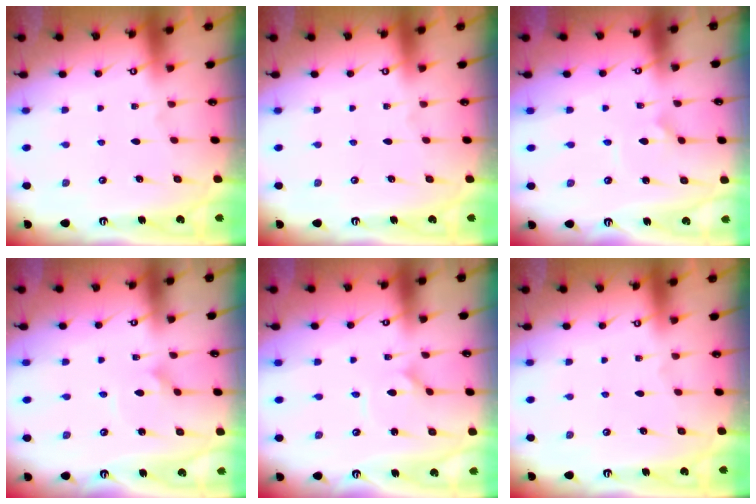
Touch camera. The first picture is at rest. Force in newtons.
{"total": 0.0}
{"total": 2.1, "press": 2.1, "slide": 0.5}
{"total": 1.8, "press": 1.8, "slide": 0.1}
{"total": 1.3, "press": 1.3, "slide": 0.1}
{"total": 0.0}